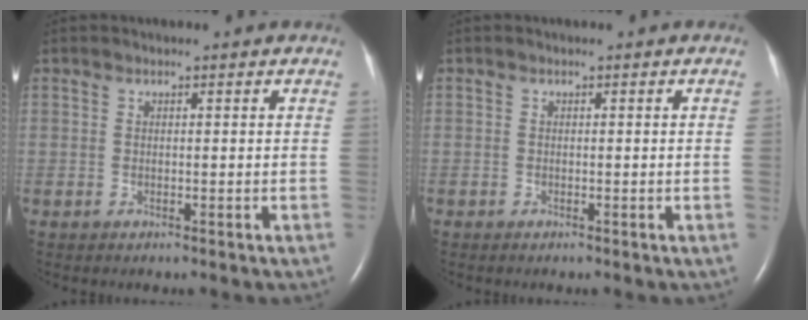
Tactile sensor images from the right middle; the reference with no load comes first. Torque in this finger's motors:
{"motor_torque": [0.36, -0.35, -1.06, -0.21]}